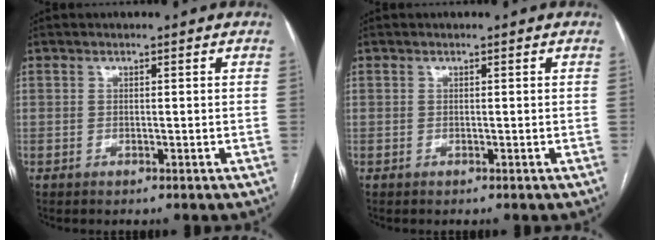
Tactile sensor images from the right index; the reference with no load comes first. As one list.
[{"total": 0.0}]